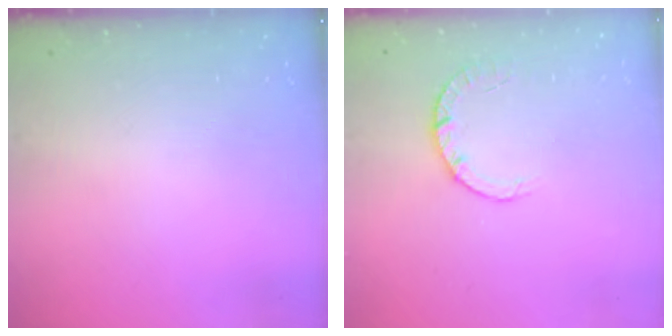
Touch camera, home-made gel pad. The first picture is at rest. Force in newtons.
{"total": 2.8, "press": 2.8, "slide": 0.4}